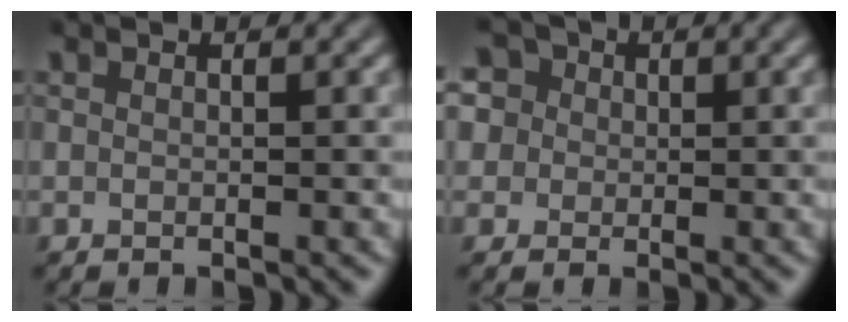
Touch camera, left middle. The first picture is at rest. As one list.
[{"total": 7.7, "force": [3.5, 5.9, 3.6], "torque": [-0.060, 0.035, 0.019]}]